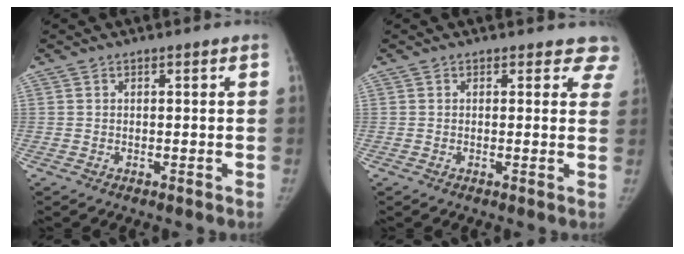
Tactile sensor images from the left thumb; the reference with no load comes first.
{"total": 4.8, "force": [4.2, 2.4, 0.1], "torque": [0.047, -0.015, 0.015]}